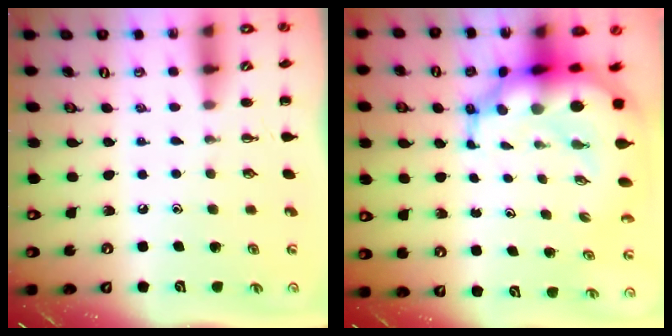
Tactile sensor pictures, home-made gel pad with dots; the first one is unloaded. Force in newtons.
{"total": 13.0, "press": 12.6, "slide": 3.4}